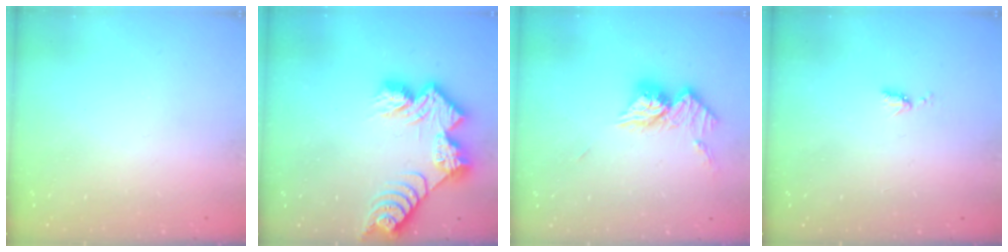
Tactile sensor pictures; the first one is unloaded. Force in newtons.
{"total": 12.3, "press": 12.2, "slide": 1.1}
{"total": 11.1, "press": 11.1, "slide": 0.9}
{"total": 5.2, "press": 5.1, "slide": 0.8}